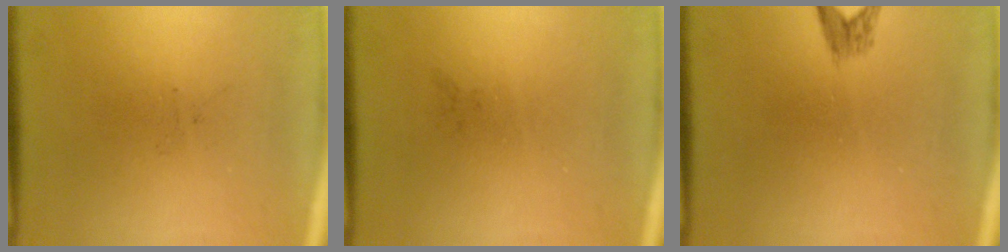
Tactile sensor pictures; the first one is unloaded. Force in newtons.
{"total": 0.0}
{"total": 1.4}